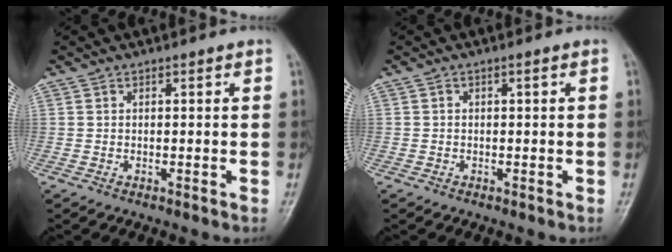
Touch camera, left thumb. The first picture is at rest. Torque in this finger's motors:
{"motor_torque": [-2.20, -1.85, -1.86, 0.92, -0.59]}